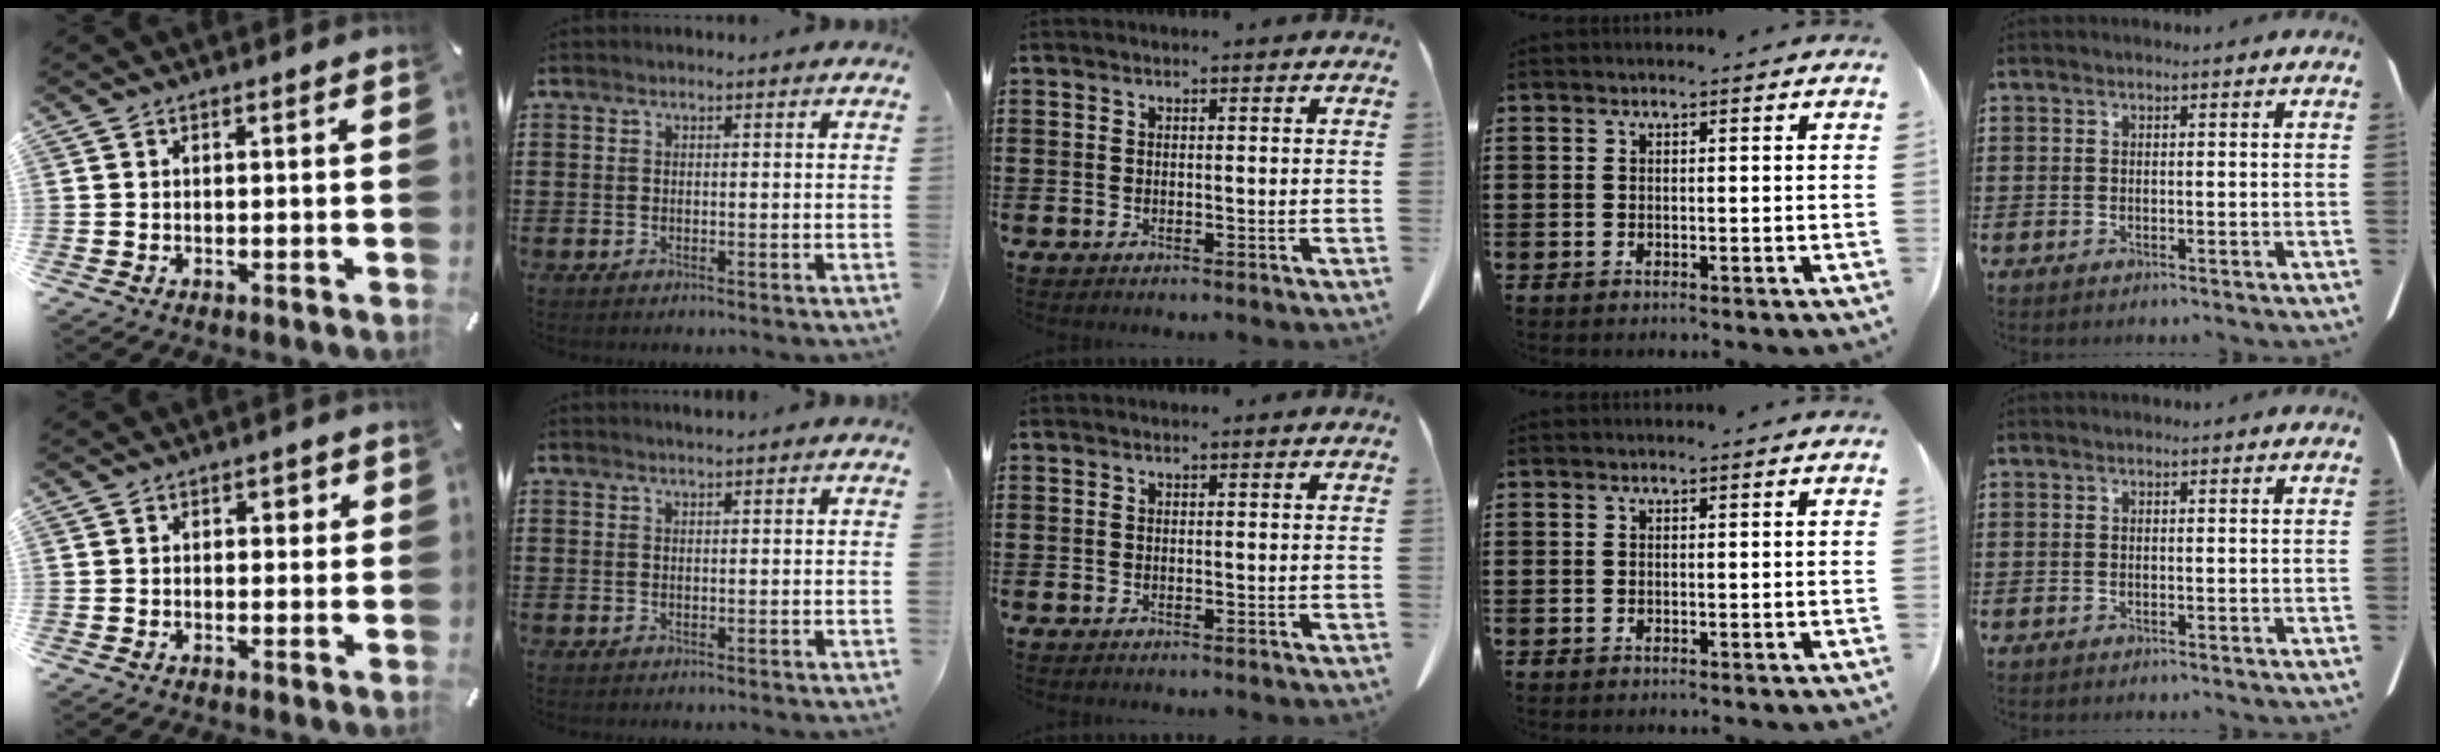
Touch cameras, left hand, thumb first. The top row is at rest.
{"thumb": {"total": 1.4, "force": [0.2, 1.1, 0.9], "torque": [-0.002, 0.002, -0.002]}, "index": {"total": 0.9, "force": [0.8, -0.1, 0.4], "torque": [-0.007, -0.002, 0.015]}}